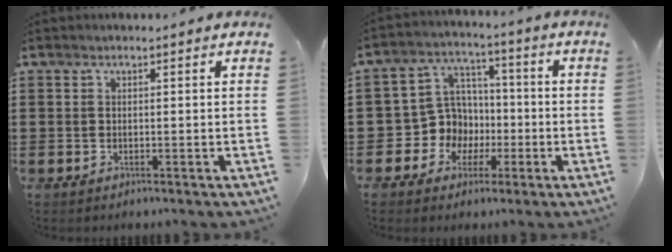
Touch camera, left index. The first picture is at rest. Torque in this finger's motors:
{"motor_torque": [0.63, -0.05, 0.28, 0.03]}